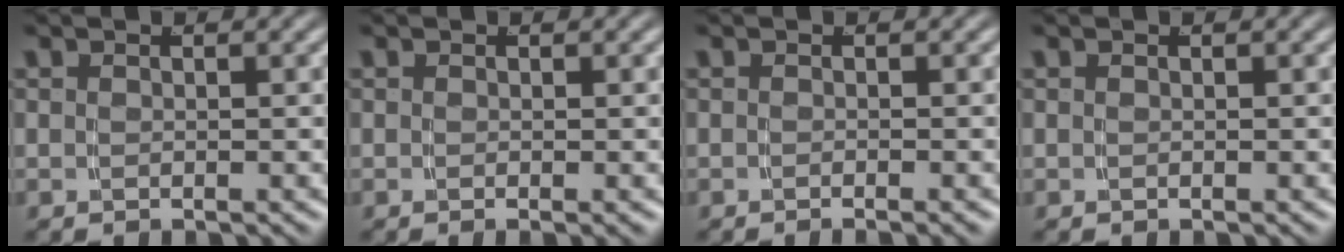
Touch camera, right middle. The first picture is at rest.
{"total": 0.6, "force": [-0.2, -0.4, 0.4], "torque": [-0.001, -0.001, -0.003]}
{"total": 1.0, "force": [-0.8, -0.4, 0.5], "torque": [0.003, 0.000, -0.015]}
{"total": 0.0}